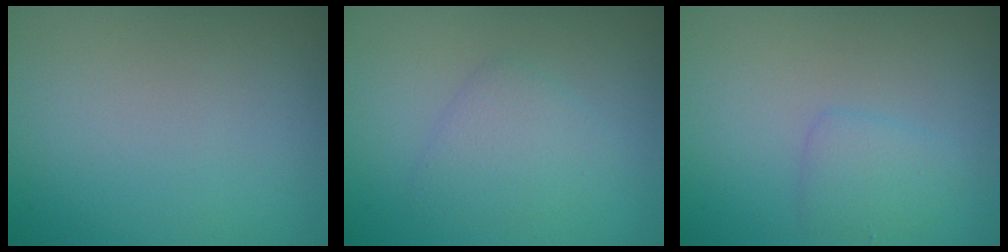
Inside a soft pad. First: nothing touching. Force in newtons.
{"total": 2.4, "press": 2.4, "slide": 0.1}
{"total": 1.8, "press": 1.8, "slide": 0.0}